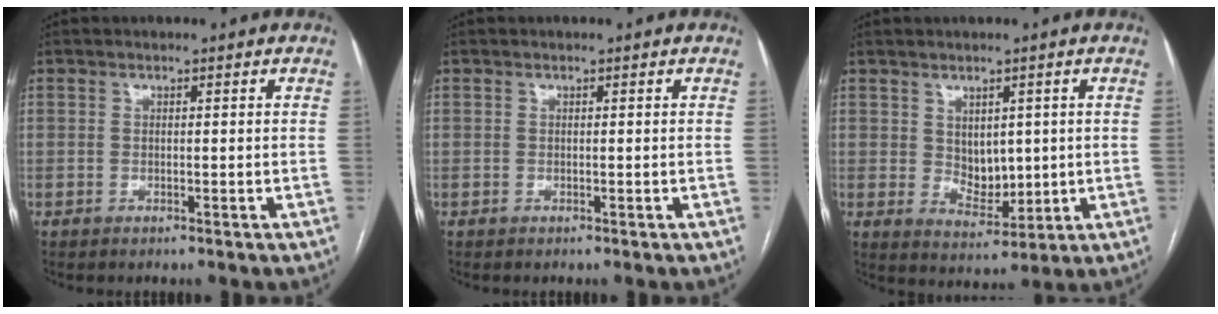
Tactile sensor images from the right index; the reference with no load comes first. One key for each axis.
{"total": 0.0}
{"total": 5.4, "fx": 0.9, "fy": 3.5, "fz": 4.0, "tx": -0.063, "ty": -0.003, "tz": 0.032}